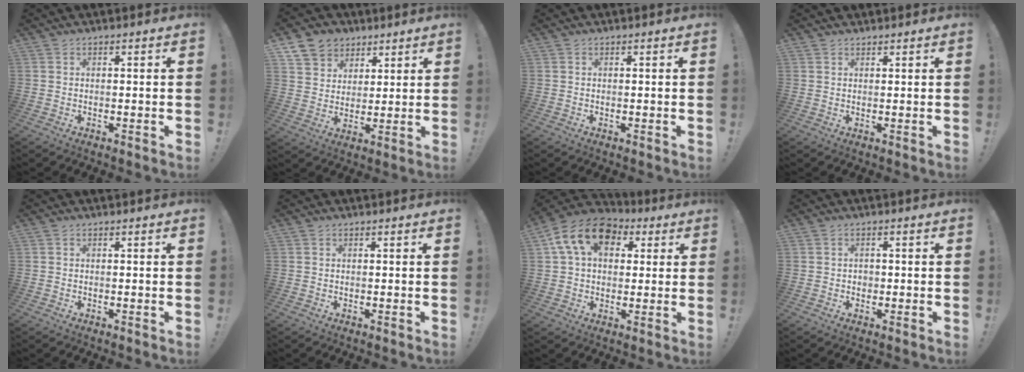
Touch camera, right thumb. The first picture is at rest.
{"total": 9.3, "force": [5.8, 7.0, 1.9], "torque": [-0.031, -0.038, 0.117]}
{"total": 0.0}
{"total": 1.2, "force": [1.1, 0.6, -0.1], "torque": [0.007, -0.005, 0.021]}
{"total": 0.0}
{"total": 0.0}
{"total": 15.0, "force": [5.3, 10.6, 9.2], "torque": [-0.151, -0.002, 0.103]}
{"total": 1.5, "force": [-0.3, 1.4, 0.6], "torque": [-0.005, 0.000, -0.007]}